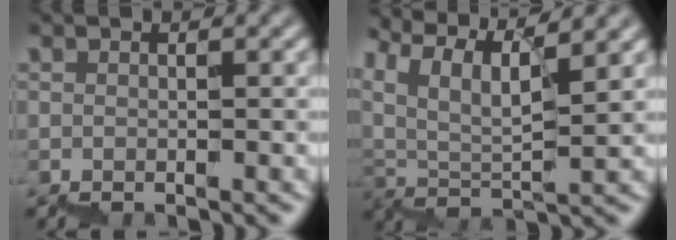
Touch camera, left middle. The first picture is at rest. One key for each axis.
{"total": 8.3, "fx": 6.9, "fy": 1.9, "fz": 4.2, "tx": -0.083, "ty": 0.018, "tz": 0.123}